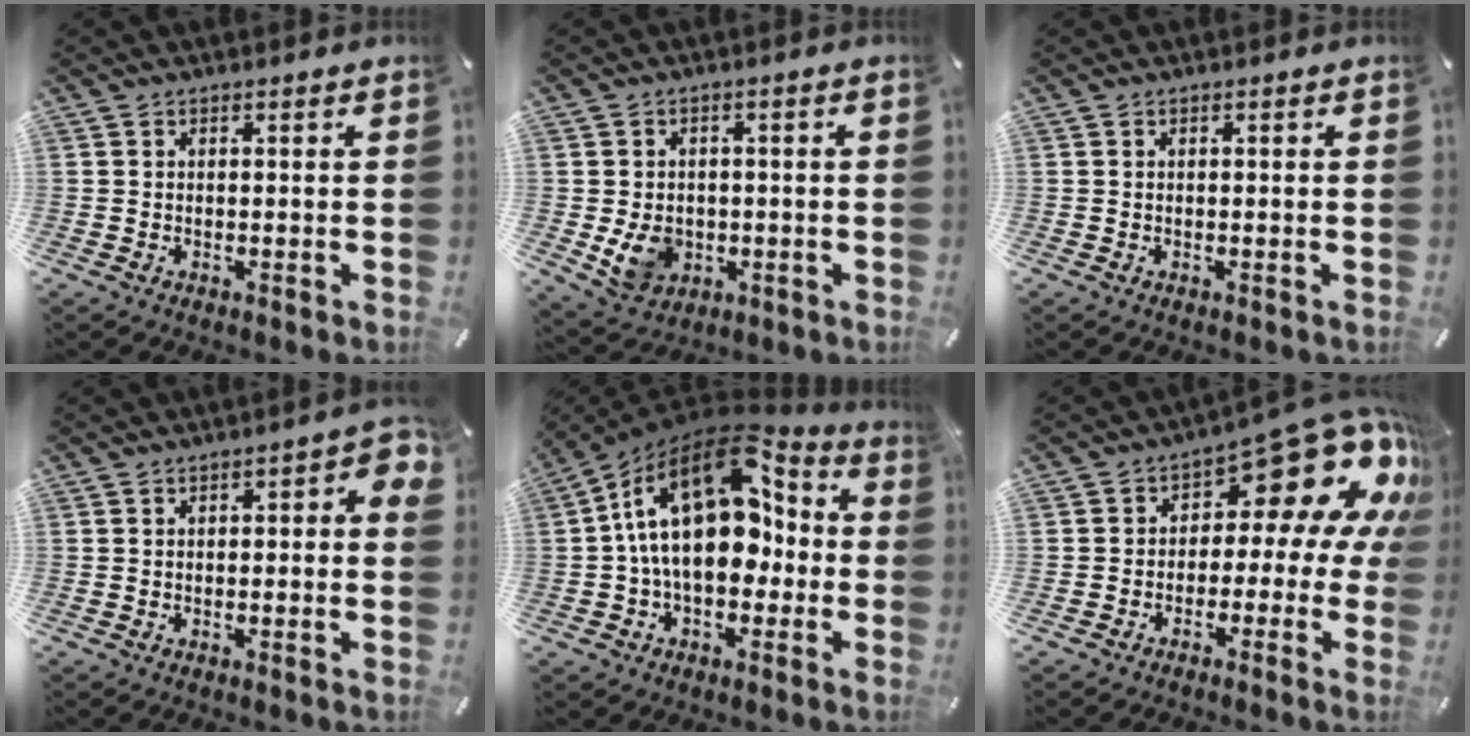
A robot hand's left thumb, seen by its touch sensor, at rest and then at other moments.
{"total": 7.6, "force": [-1.0, 6.5, 3.9], "torque": [-0.074, 0.002, -0.016]}
{"total": 0.0}
{"total": 4.0, "force": [0.0, 1.8, 3.6], "torque": [-0.042, 0.001, -0.006]}
{"total": 21.8, "force": [4.4, 13.6, 16.5], "torque": [-0.278, -0.032, 0.074]}
{"total": 18.5, "force": [8.3, 8.7, 14.0], "torque": [-0.176, -0.057, 0.136]}